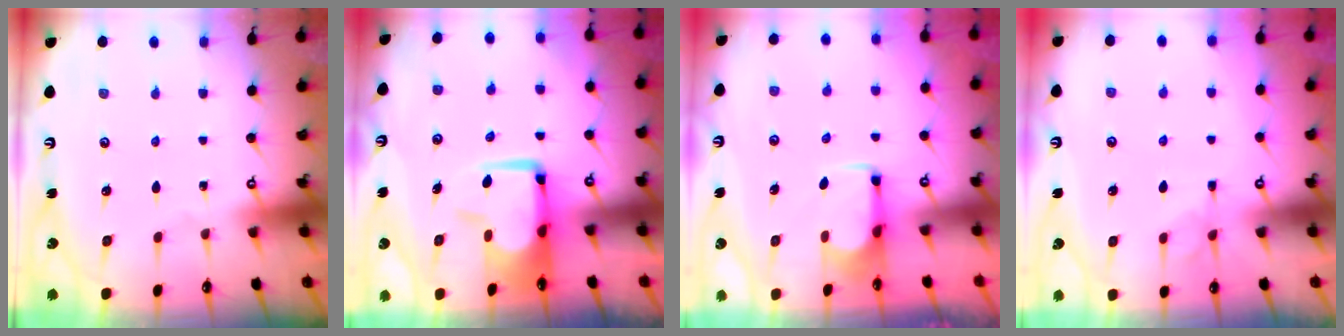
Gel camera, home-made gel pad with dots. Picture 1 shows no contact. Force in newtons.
{"total": 8.3, "press": 8.1, "slide": 1.4}
{"total": 2.3, "press": 2.2, "slide": 0.9}
{"total": 1.7, "press": 1.3, "slide": 1.1}